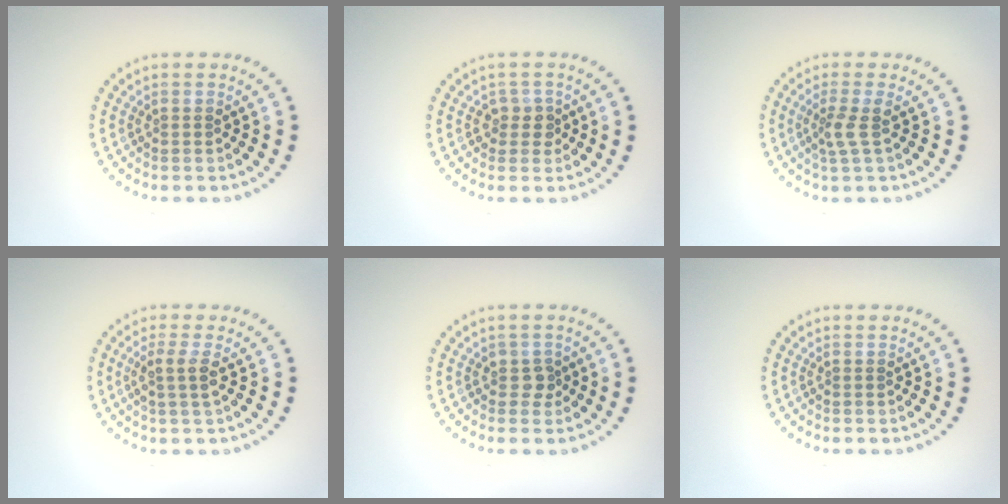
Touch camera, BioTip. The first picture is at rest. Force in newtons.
{"total": 1.8, "press": 1.5, "slide": 1.0}
{"total": 1.9, "press": 1.4, "slide": 1.3}
{"total": 2.0, "press": 1.7, "slide": 1.0}
{"total": 1.1, "press": 1.0, "slide": 0.5}
{"total": 0.0}